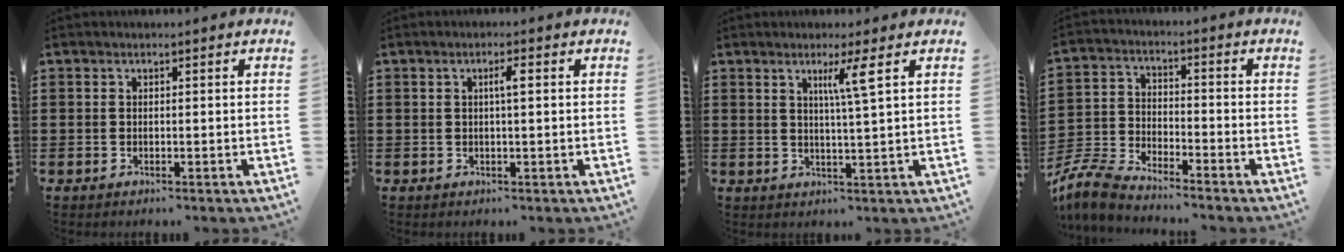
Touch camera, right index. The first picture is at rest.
{"total": 2.0, "force": [0.4, 0.3, 2.0], "torque": [-0.038, 0.004, 0.004]}
{"total": 4.2, "force": [1.9, -0.7, 3.7], "torque": [-0.075, -0.007, 0.028]}
{"total": 6.7, "force": [-6.4, 0.6, 1.8], "torque": [-0.058, 0.001, -0.133]}